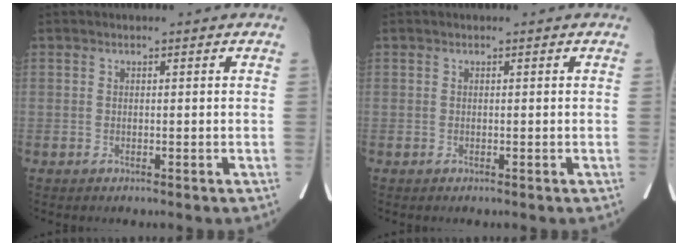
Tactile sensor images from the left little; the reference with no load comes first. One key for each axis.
{"total": 0.0}